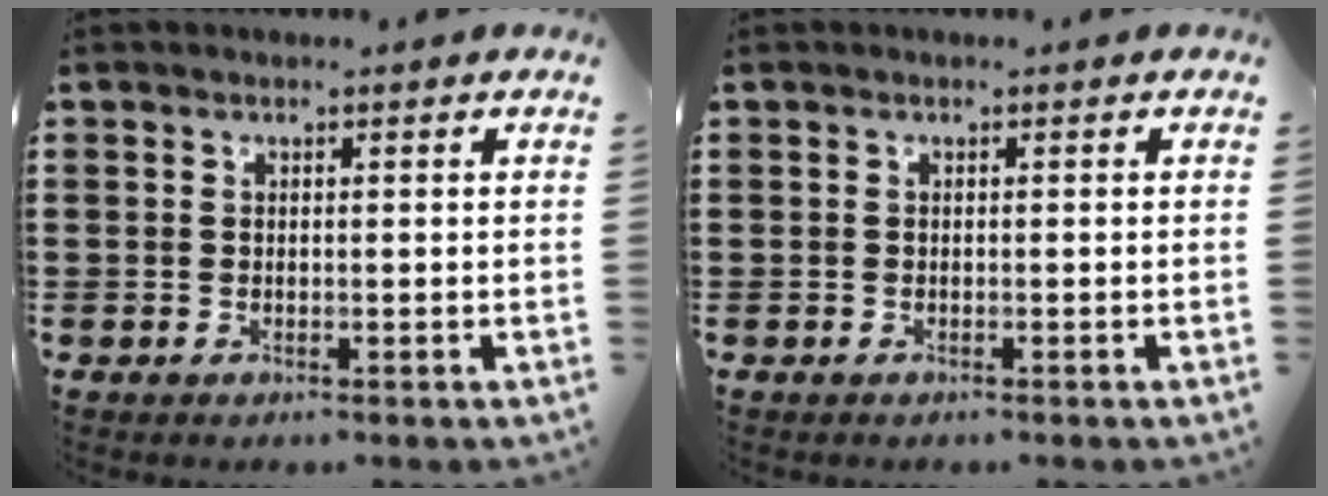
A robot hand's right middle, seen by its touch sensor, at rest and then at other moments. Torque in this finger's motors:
{"motor_torque": [-0.23, 0.43, 0.13, 0.02]}